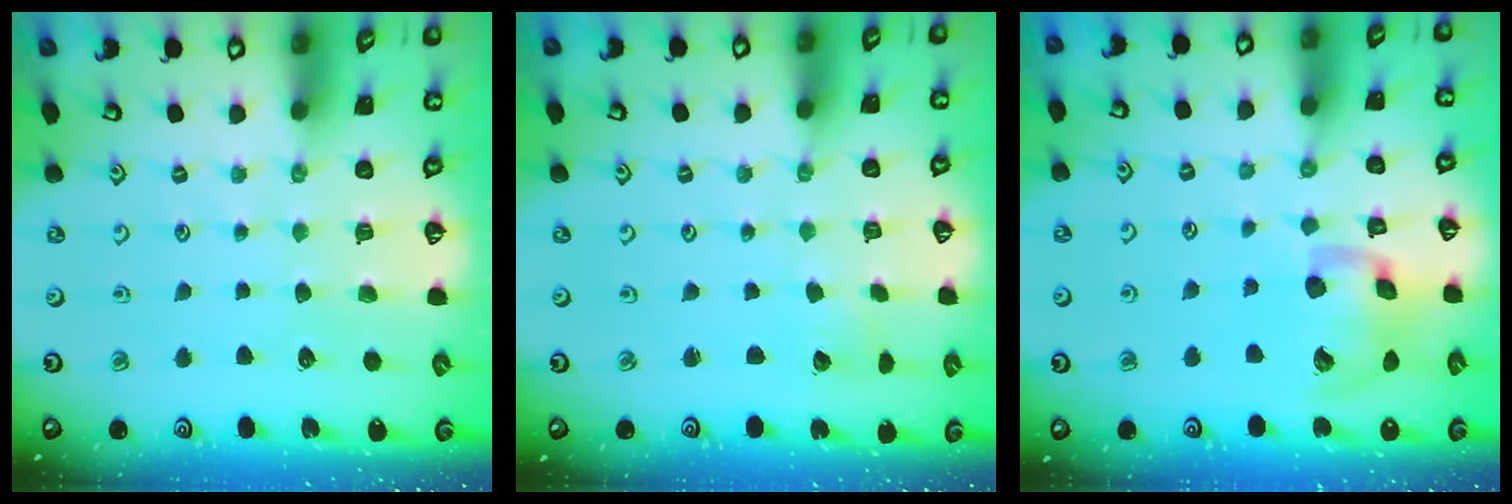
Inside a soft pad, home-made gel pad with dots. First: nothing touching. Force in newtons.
{"total": 2.6, "press": 2.6, "slide": 0.1}
{"total": 14.6, "press": 14.4, "slide": 2.4}